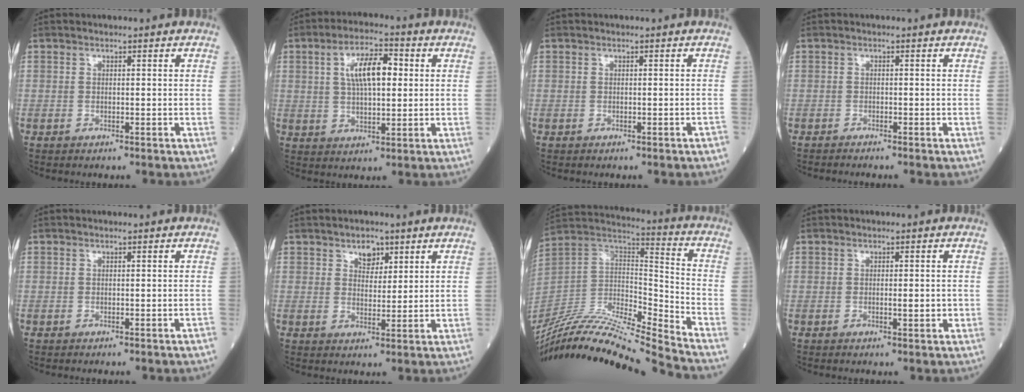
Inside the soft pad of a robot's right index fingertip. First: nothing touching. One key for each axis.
{"total": 8.7, "fx": 2.1, "fy": 3.1, "fz": 7.8, "tx": -0.143, "ty": 0.017, "tz": 0.036}
{"total": 0.7, "fx": -0.6, "fy": 0.1, "fz": 0.4, "tx": -0.004, "ty": 0.000, "tz": -0.006}
{"total": 1.4, "fx": -1.3, "fy": -0.2, "fz": 0.4, "tx": -0.008, "ty": 0.000, "tz": -0.021}
{"total": 0.0}
{"total": 3.4, "fx": 2.1, "fy": 2.0, "fz": 1.7, "tx": -0.022, "ty": 0.001, "tz": 0.035}
{"total": 23.8, "fx": -22.0, "fy": -1.1, "fz": 9.1, "tx": -0.203, "ty": -0.005, "tz": -0.386}
{"total": 1.7, "fx": -0.3, "fy": 0.3, "fz": 1.6, "tx": -0.024, "ty": 0.000, "tz": -0.003}